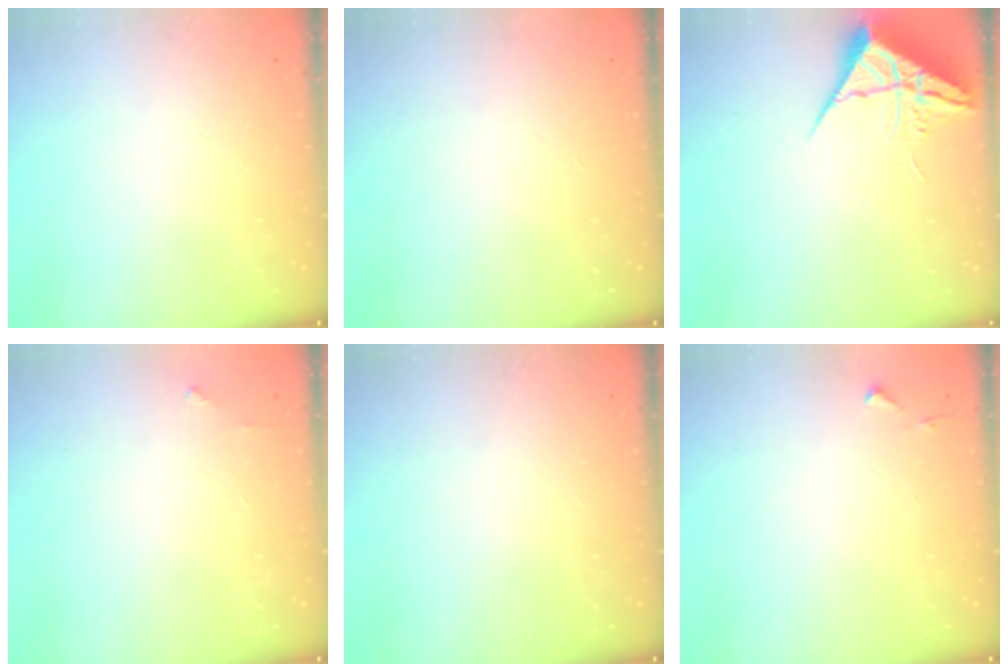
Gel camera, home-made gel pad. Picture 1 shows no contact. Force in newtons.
{"total": 1.6, "press": 1.5, "slide": 0.1}
{"total": 6.7, "press": 6.7, "slide": 0.5}
{"total": 2.6, "press": 2.6, "slide": 0.2}
{"total": 0.0}
{"total": 3.7, "press": 3.7, "slide": 0.6}